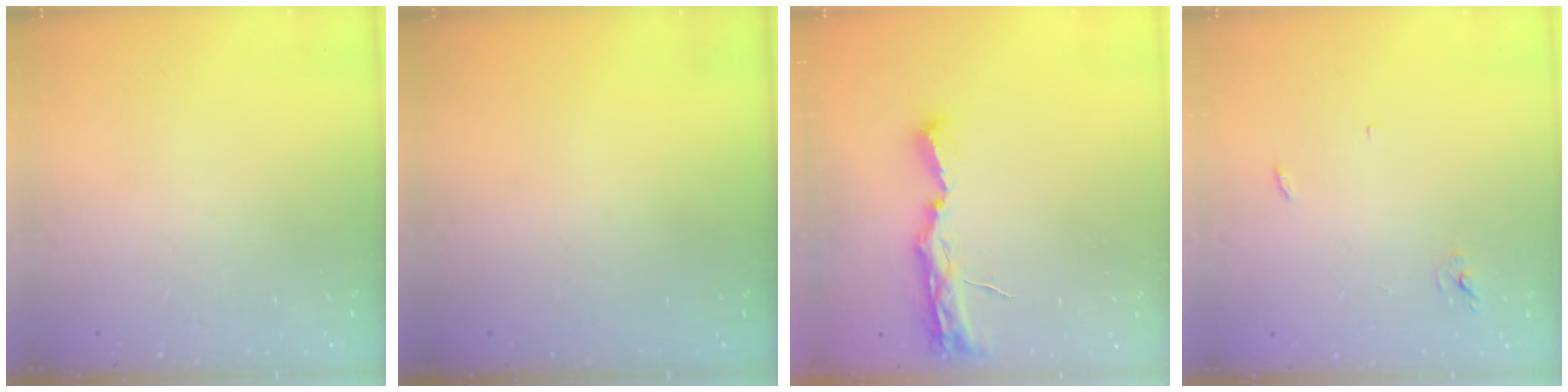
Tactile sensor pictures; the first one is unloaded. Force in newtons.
{"total": 0.0}
{"total": 8.0, "press": 8.0, "slide": 0.7}
{"total": 2.4, "press": 2.4, "slide": 0.2}